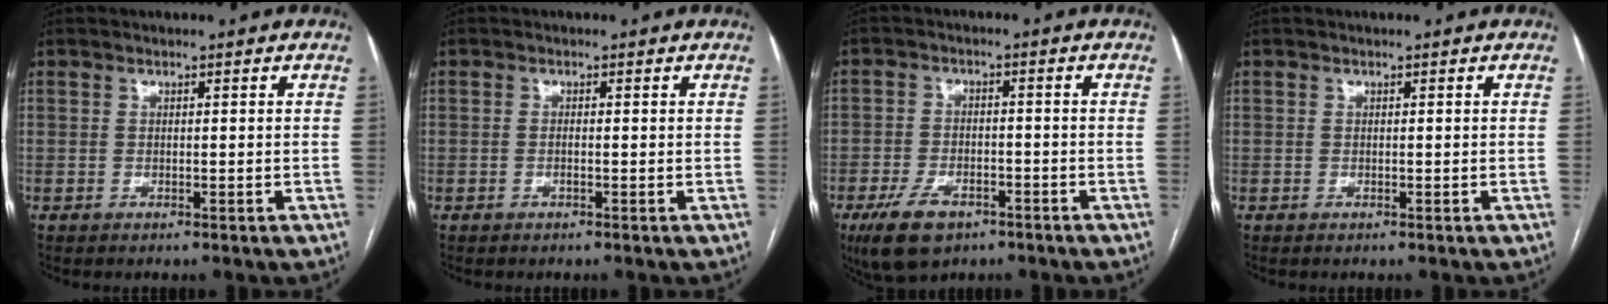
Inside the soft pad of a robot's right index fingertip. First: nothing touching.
{"total": 0.7, "force": [-0.2, 0.0, 0.6], "torque": [-0.012, 0.001, -0.002]}
{"total": 7.7, "force": [-4.6, 4.0, 4.6], "torque": [-0.092, -0.005, -0.074]}
{"total": 0.0}